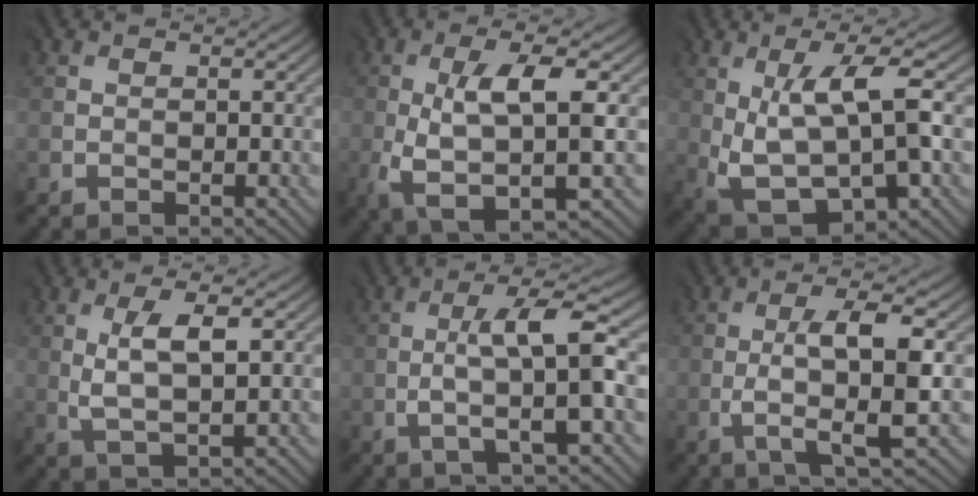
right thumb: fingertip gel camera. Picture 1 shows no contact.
{"total": 8.2, "force": [-1.4, 2.3, 7.7], "torque": [-0.148, -0.002, -0.026]}
{"total": 10.8, "force": [0.6, 4.2, 9.9], "torque": [-0.198, -0.008, 0.019]}
{"total": 4.6, "force": [1.2, 1.2, 4.3], "torque": [-0.088, -0.003, 0.027]}
{"total": 7.0, "force": [-0.5, 1.1, 6.9], "torque": [-0.114, 0.019, -0.014]}
{"total": 6.8, "force": [-0.6, 1.0, 6.7], "torque": [-0.113, 0.009, -0.010]}